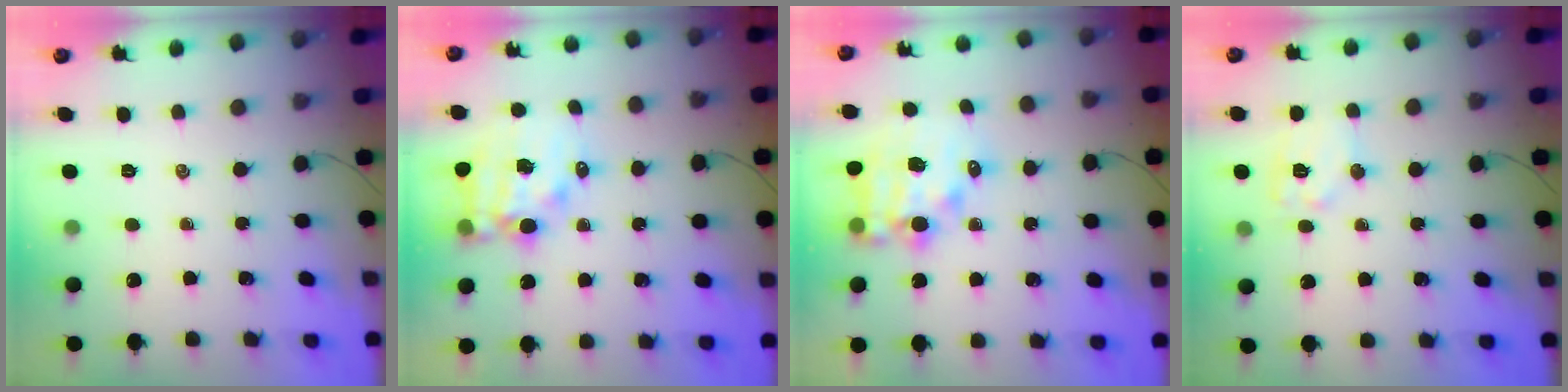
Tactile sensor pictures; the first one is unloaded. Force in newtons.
{"total": 12.3, "press": 11.8, "slide": 3.4}
{"total": 11.9, "press": 11.6, "slide": 2.9}
{"total": 10.6, "press": 10.6, "slide": 0.6}